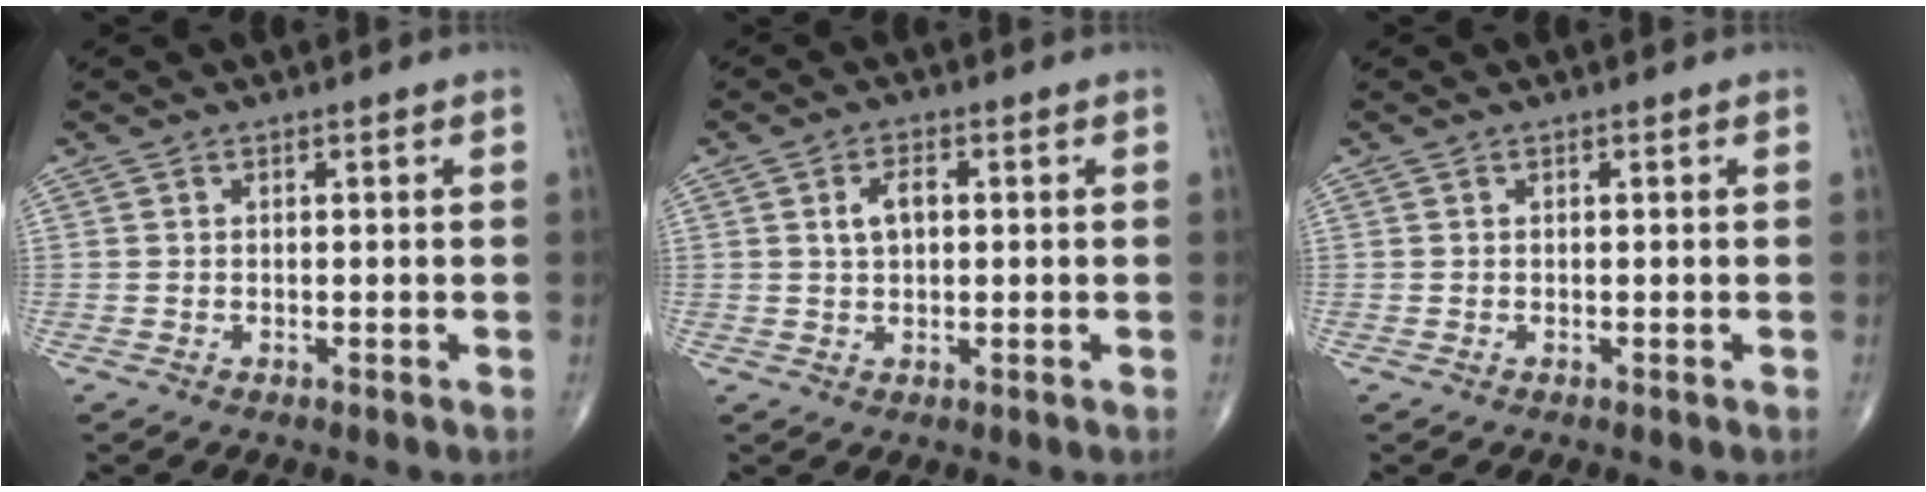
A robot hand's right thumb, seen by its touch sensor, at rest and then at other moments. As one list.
[{"total": 3.8, "force": [0.7, 2.2, 3.0], "torque": [-0.055, 0.005, 0.012]}, {"total": 0.0}]